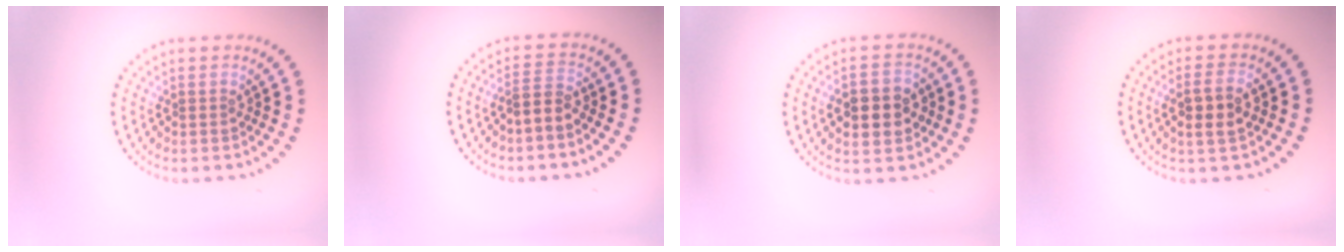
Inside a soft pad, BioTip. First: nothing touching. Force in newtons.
{"total": 1.8, "press": 1.5, "slide": 0.9}
{"total": 4.7, "press": 4.7, "slide": 0.1}
{"total": 2.7, "press": 2.6, "slide": 0.6}